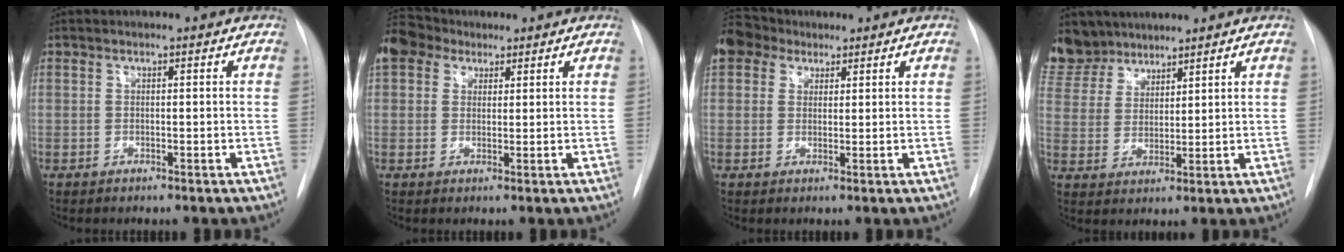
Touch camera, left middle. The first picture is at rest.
{"total": 9.5, "force": [6.4, 6.3, 3.1], "torque": [-0.081, 0.047, 0.123]}
{"total": 7.6, "force": [5.4, 5.0, 1.9], "torque": [-0.042, 0.036, 0.105]}
{"total": 11.2, "force": [9.4, 6.0, 1.4], "torque": [-0.049, 0.017, 0.195]}